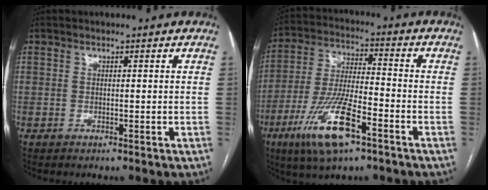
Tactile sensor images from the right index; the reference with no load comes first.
{"total": 13.8, "force": [-7.1, 3.0, 11.4], "torque": [-0.237, -0.015, -0.127]}